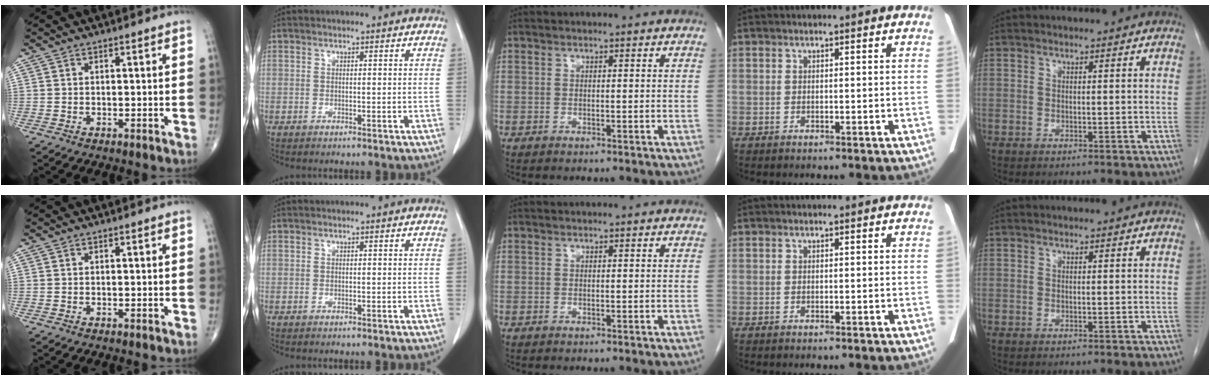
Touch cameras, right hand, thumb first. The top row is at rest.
{}